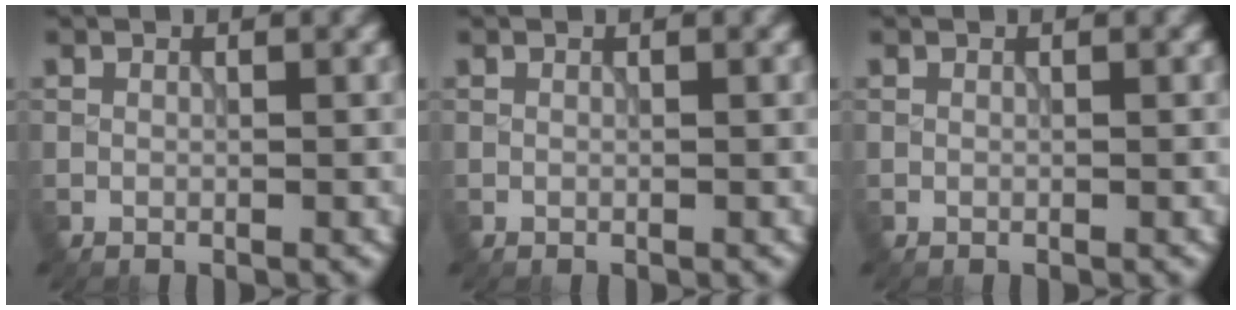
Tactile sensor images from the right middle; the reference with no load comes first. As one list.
[{"total": 0.0}, {"total": 0.0}]